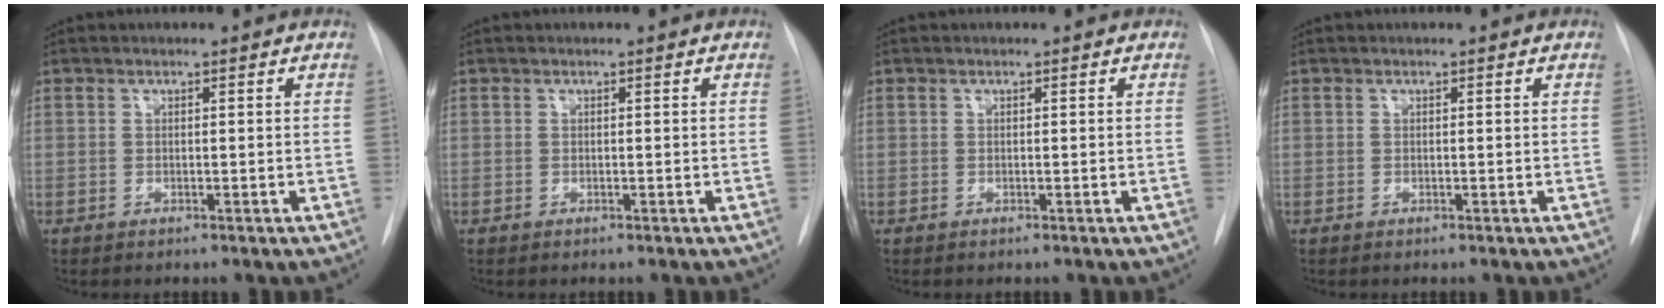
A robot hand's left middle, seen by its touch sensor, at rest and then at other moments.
{"total": 0.0}
{"total": 0.0}
{"total": 0.0}